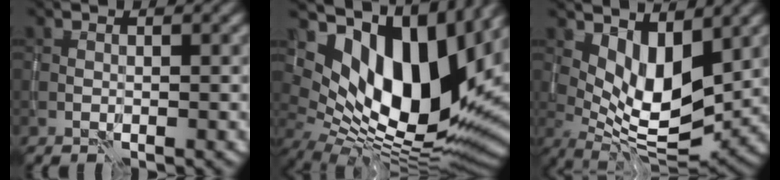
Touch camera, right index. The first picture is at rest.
{"total": 14.9, "force": [5.8, 7.5, 11.4], "torque": [-0.187, 0.001, 0.100]}
{"total": 6.6, "force": [2.4, 2.9, 5.4], "torque": [-0.094, -0.018, 0.048]}